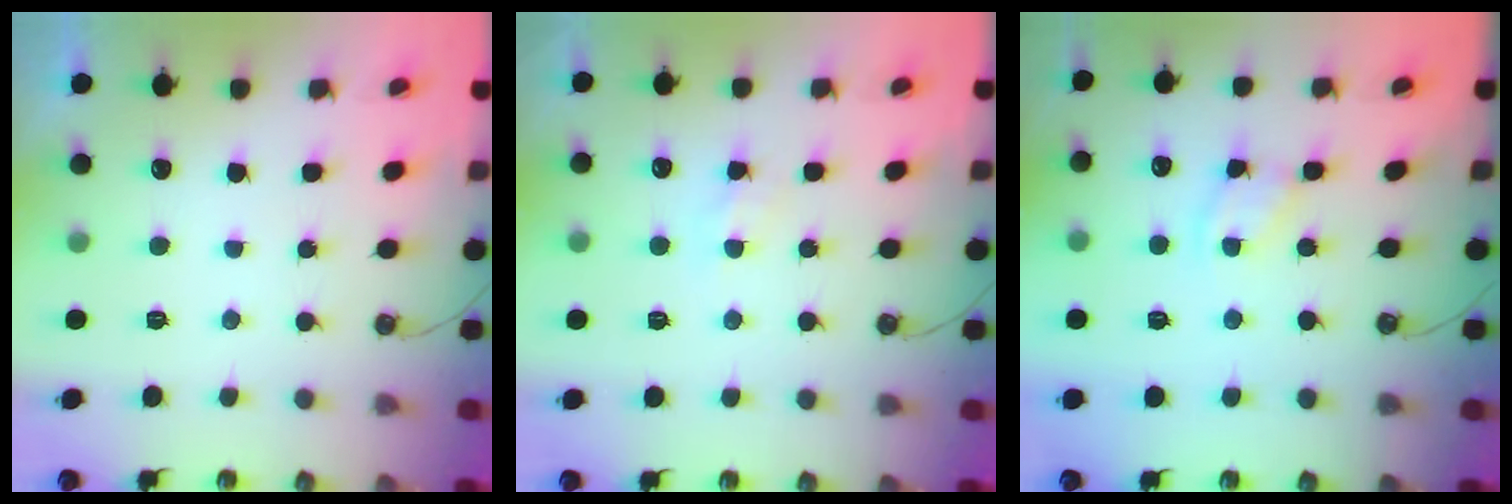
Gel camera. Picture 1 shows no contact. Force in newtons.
{"total": 6.7, "press": 6.6, "slide": 0.9}
{"total": 2.9, "press": 2.9, "slide": 0.1}